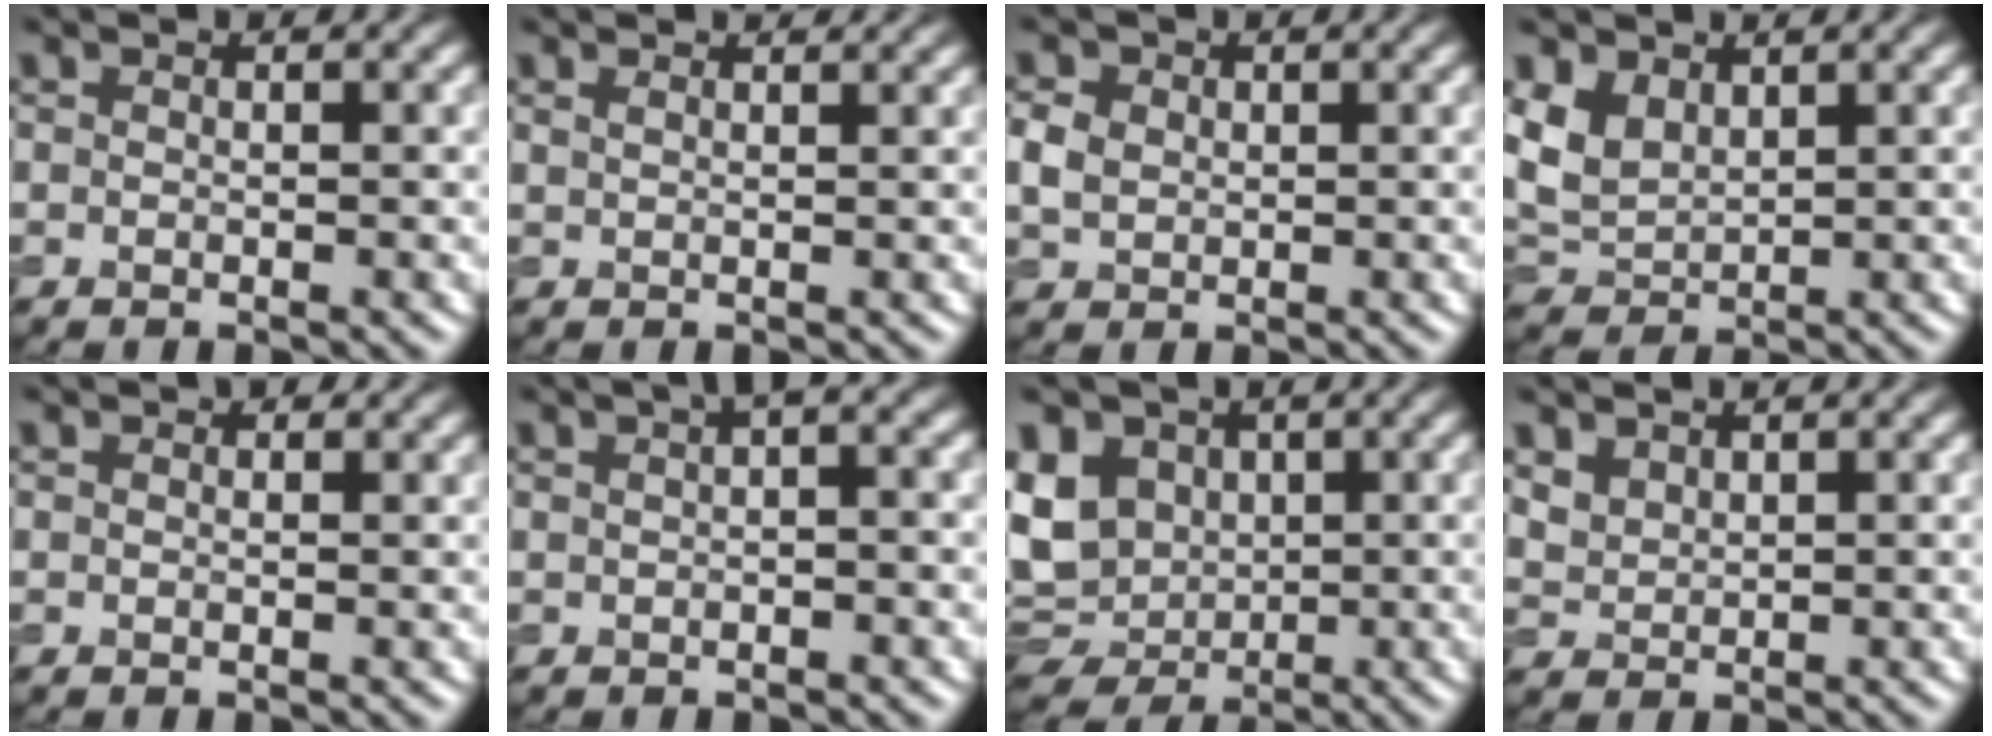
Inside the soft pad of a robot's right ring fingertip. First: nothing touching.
{"total": 1.9, "force": [1.6, 0.6, 0.8], "torque": [-0.012, 0.003, 0.014]}
{"total": 2.3, "force": [0.3, 1.9, 1.1], "torque": [-0.027, 0.001, 0.005]}
{"total": 3.9, "force": [1.5, 2.6, 2.5], "torque": [-0.066, -0.003, 0.034]}
{"total": 0.8, "force": [0.6, 0.4, 0.2], "torque": [-0.004, -0.003, 0.004]}
{"total": 2.6, "force": [1.1, 0.7, 2.2], "torque": [-0.022, 0.010, 0.010]}
{"total": 9.5, "force": [0.6, 7.6, 5.7], "torque": [-0.120, 0.002, 0.010]}
{"total": 2.1, "force": [1.6, 1.2, 0.7], "torque": [-0.027, -0.003, 0.039]}